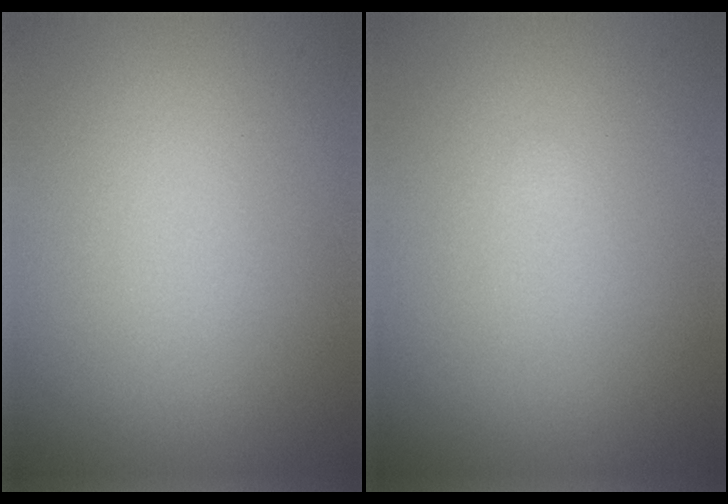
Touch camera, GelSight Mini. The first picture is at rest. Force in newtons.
{"total": 0.0}